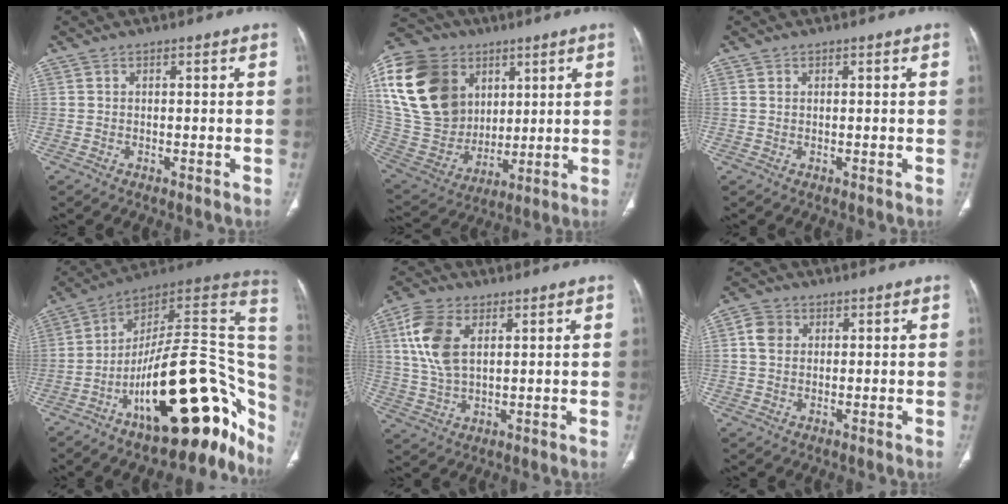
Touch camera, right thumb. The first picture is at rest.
{"total": 26.3, "force": [8.5, 20.2, 14.5], "torque": [-0.288, 0.005, 0.167]}
{"total": 0.7, "force": [0.3, 0.6, 0.3], "torque": [-0.004, 0.000, 0.006]}
{"total": 31.5, "force": [-12.9, 12.8, 25.7], "torque": [-0.251, 0.103, -0.191]}
{"total": 10.5, "force": [3.5, 6.0, 7.9], "torque": [-0.166, -0.002, 0.070]}
{"total": 4.4, "force": [1.0, 3.7, 2.2], "torque": [-0.034, 0.006, 0.017]}